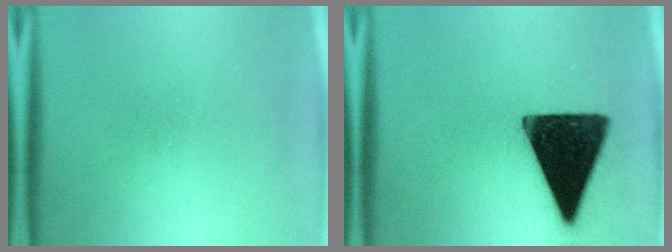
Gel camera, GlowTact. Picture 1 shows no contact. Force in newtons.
{"total": 17.2}